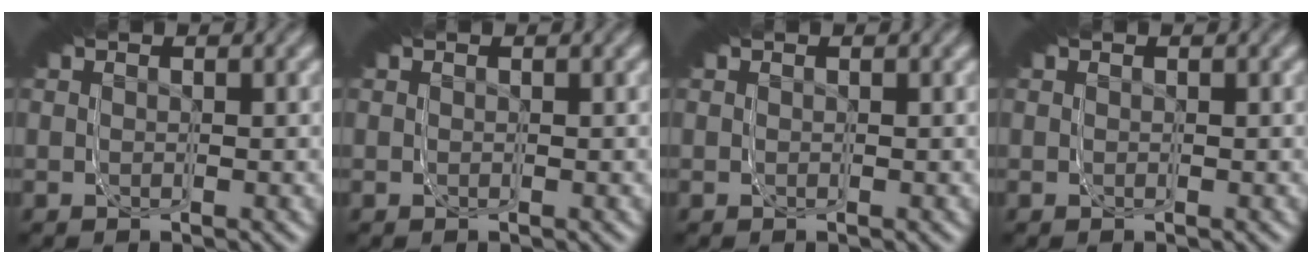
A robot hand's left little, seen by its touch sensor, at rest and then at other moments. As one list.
[{"total": 0.0}, {"total": 0.0}, {"total": 0.0}]